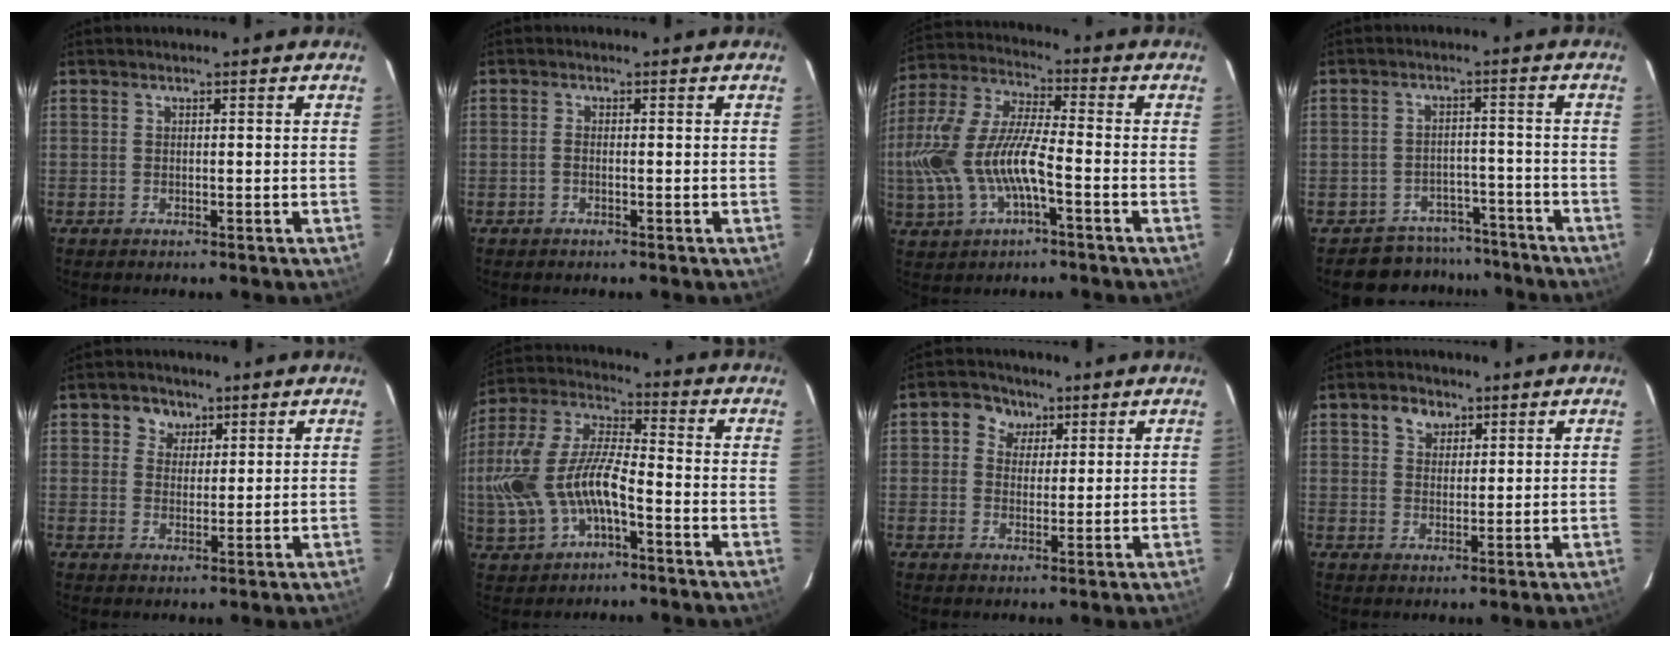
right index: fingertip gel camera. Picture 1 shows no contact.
{"total": 0.8, "force": [-0.4, 0.4, 0.6], "torque": [-0.013, 0.004, -0.009]}
{"total": 15.9, "force": [-4.2, 6.6, 13.9], "torque": [-0.303, 0.003, -0.076]}
{"total": 7.9, "force": [-6.6, 4.4, -0.2], "torque": [0.000, 0.036, -0.085]}
{"total": 3.9, "force": [1.9, 3.4, 0.7], "torque": [0.002, 0.010, 0.032]}
{"total": 14.8, "force": [-4.2, 6.5, 12.6], "torque": [-0.275, 0.006, -0.075]}
{"total": 5.2, "force": [2.1, 4.5, 1.5], "torque": [-0.022, 0.010, 0.028]}
{"total": 3.8, "force": [2.1, 2.9, 1.3], "torque": [-0.015, 0.012, 0.038]}